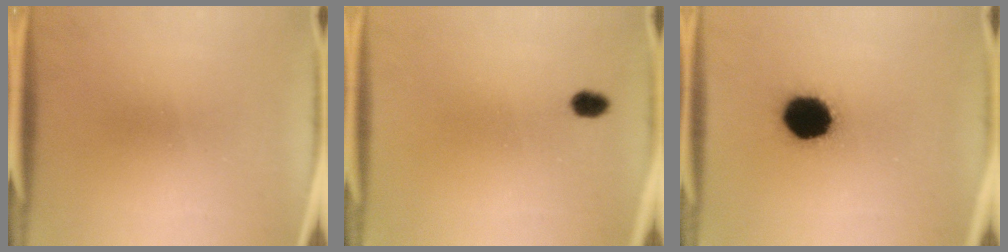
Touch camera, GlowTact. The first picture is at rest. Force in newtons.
{"total": 2.3}
{"total": 15.0}